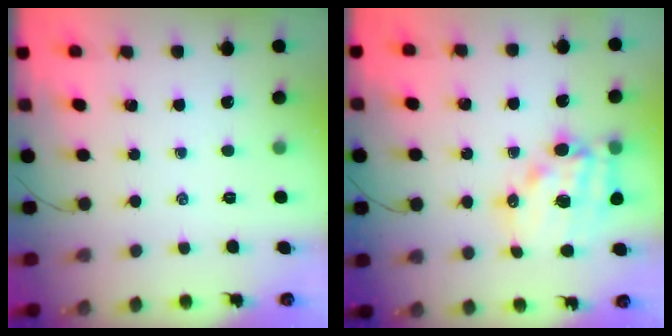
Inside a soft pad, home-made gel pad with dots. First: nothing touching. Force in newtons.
{"total": 15.0, "press": 14.6, "slide": 3.2}